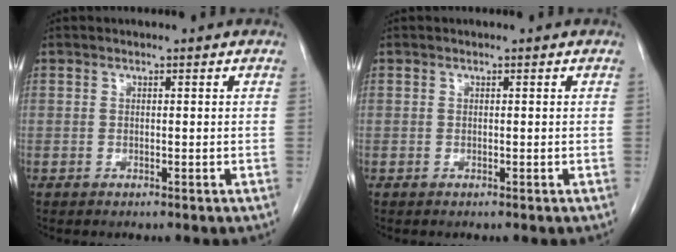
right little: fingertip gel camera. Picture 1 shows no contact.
{"total": 0.0}